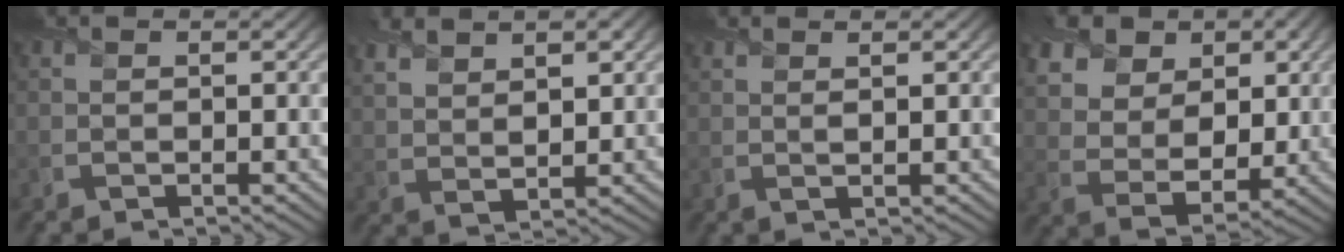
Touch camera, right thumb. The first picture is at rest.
{"total": 6.8, "force": [4.1, 2.9, 4.6], "torque": [-0.097, 0.000, 0.080]}
{"total": 1.3, "force": [0.9, 0.2, 1.0], "torque": [-0.020, -0.003, 0.016]}
{"total": 11.2, "force": [5.6, 7.5, 6.2], "torque": [-0.162, 0.004, 0.105]}